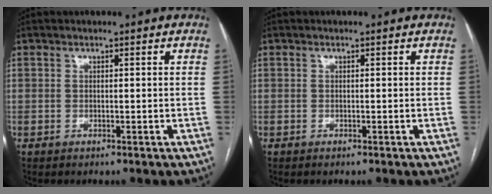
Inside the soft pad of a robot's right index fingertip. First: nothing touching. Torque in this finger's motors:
{"motor_torque": [0.33, 0.11, -0.03, 0.00]}